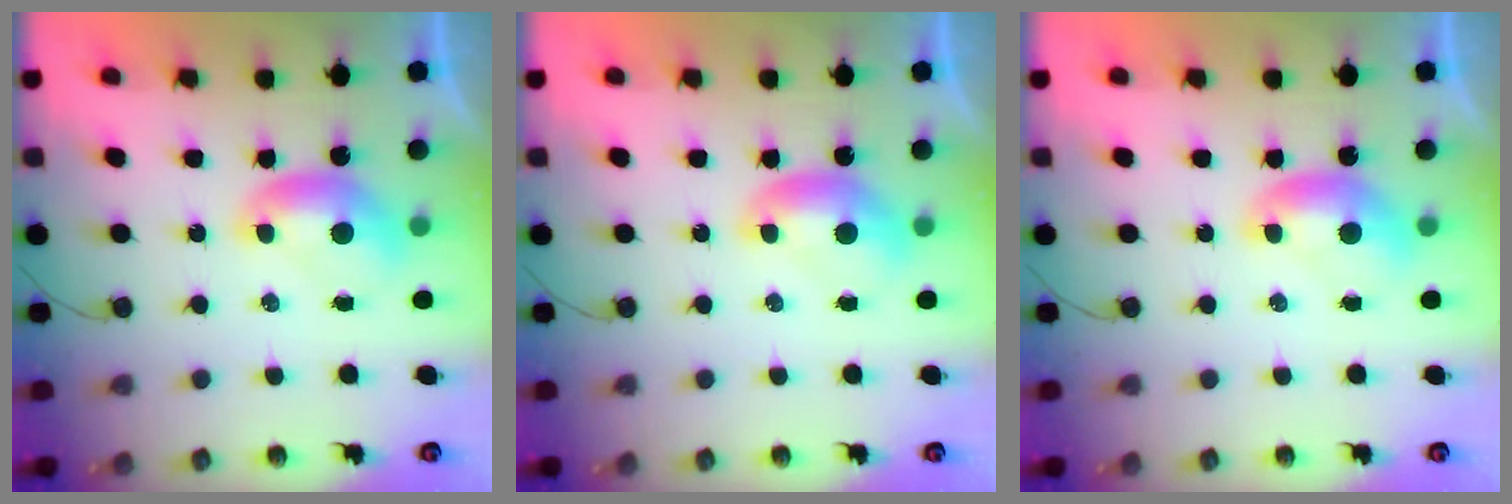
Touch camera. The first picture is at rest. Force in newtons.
{"total": 0.0}
{"total": 0.0}